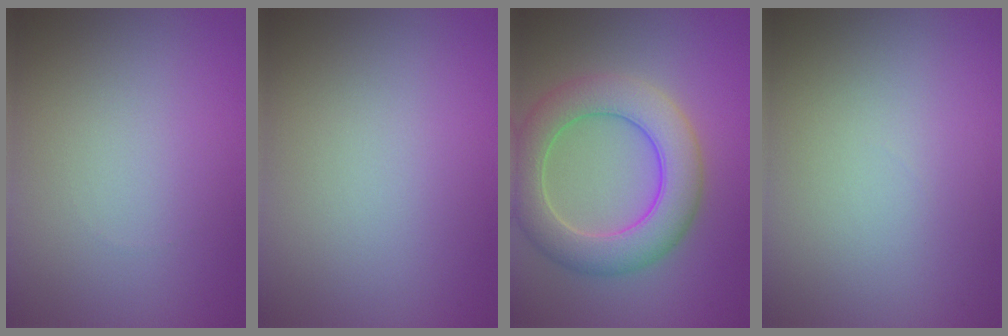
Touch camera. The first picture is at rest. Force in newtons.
{"total": 0.0}
{"total": 7.0, "press": 7.0, "slide": 0.3}
{"total": 0.0}